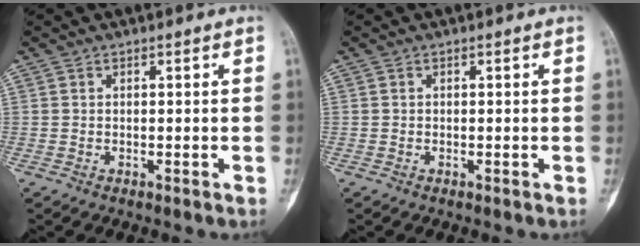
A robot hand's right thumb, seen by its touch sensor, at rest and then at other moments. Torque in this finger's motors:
{"motor_torque": [0.02, -0.01, 0.03, -0.22, -0.06]}